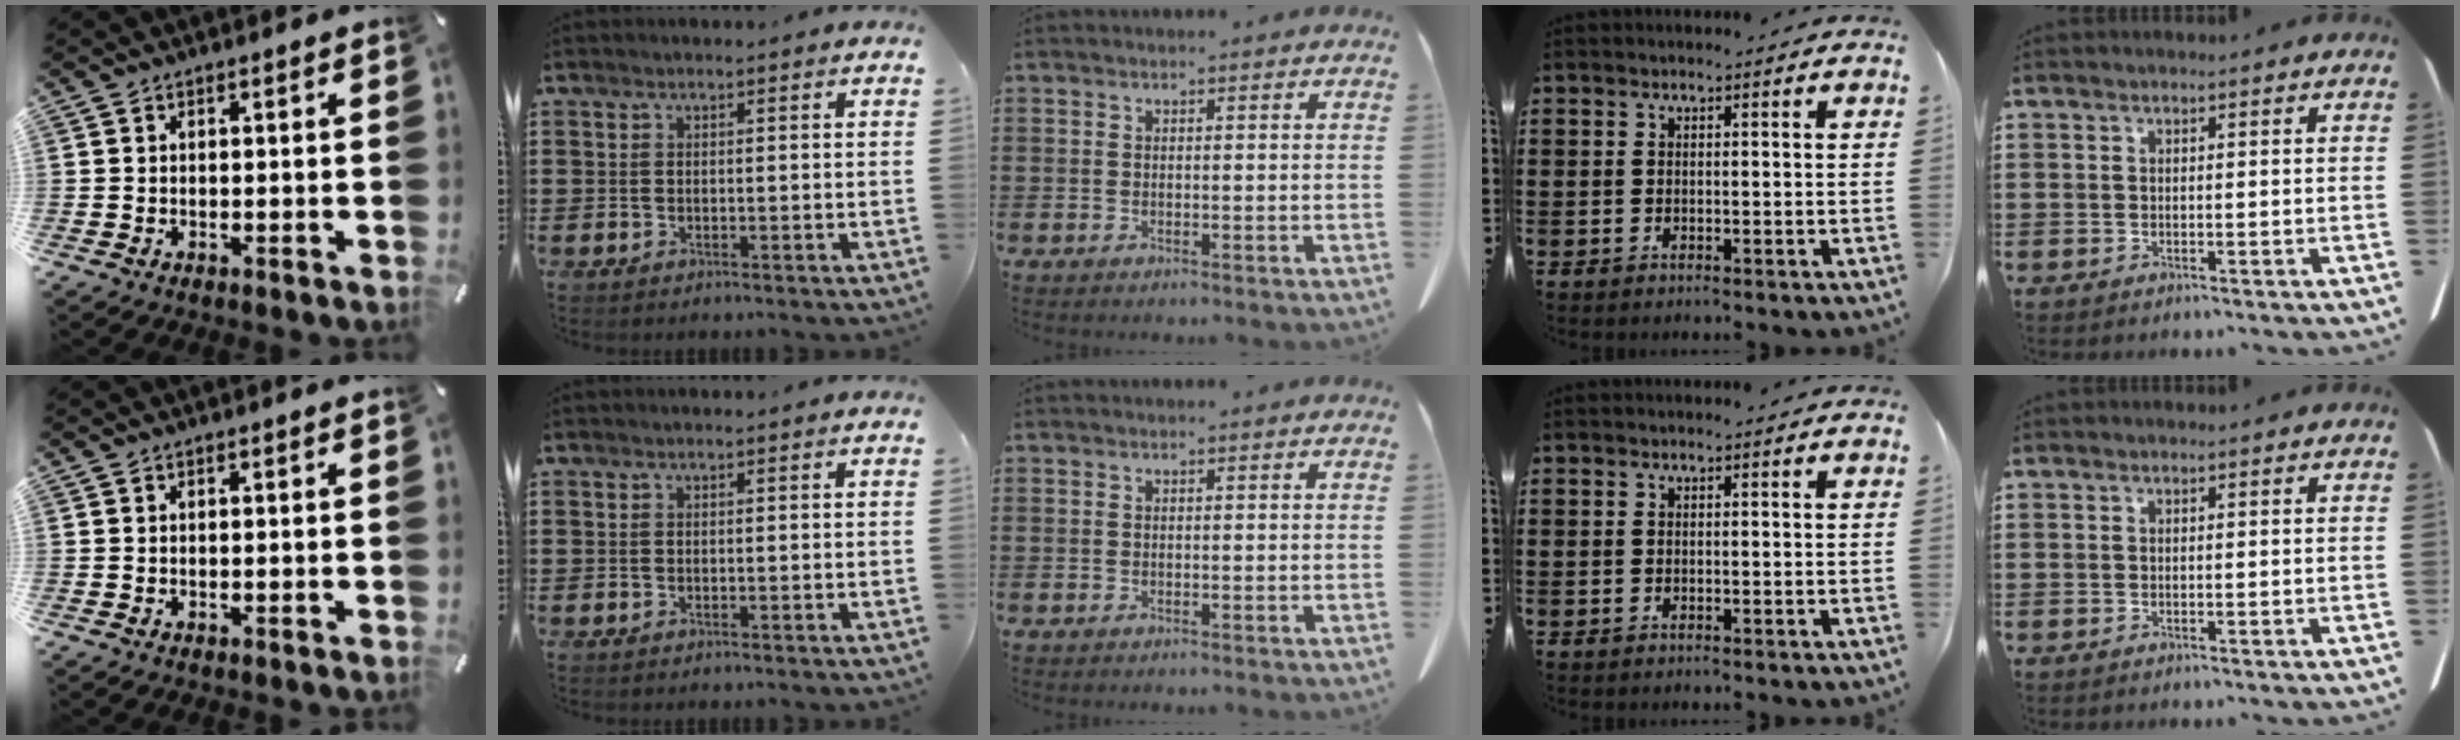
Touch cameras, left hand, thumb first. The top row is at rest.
{}